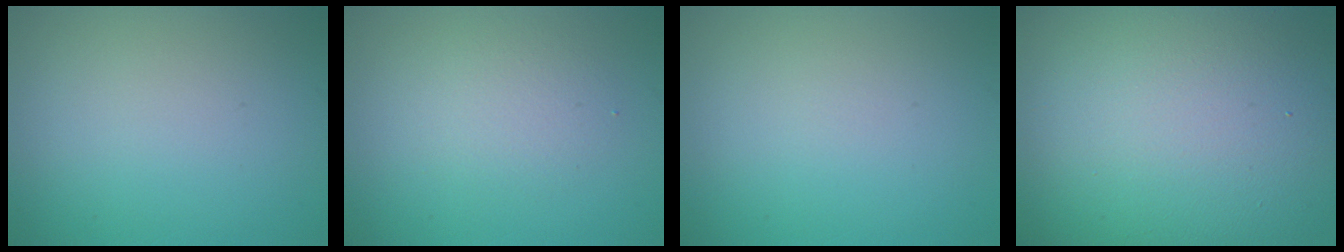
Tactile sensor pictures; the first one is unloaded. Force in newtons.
{"total": 2.3, "press": 2.3, "slide": 0.2}
{"total": 0.0}
{"total": 22.3, "press": 22.3, "slide": 1.1}